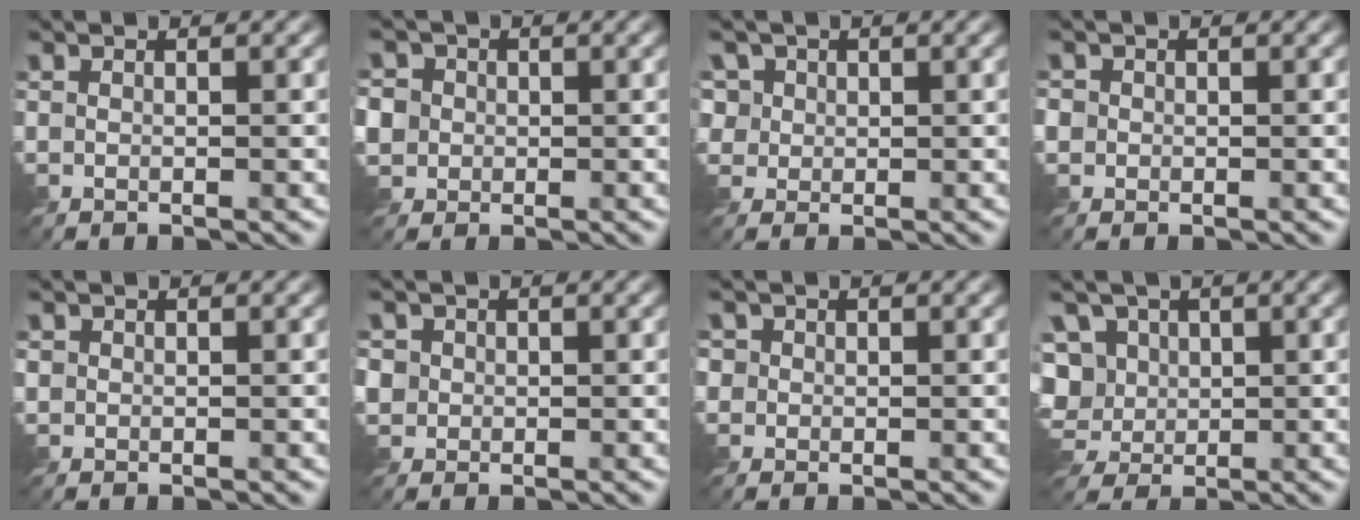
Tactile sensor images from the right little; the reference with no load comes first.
{"total": 6.5, "force": [1.1, 5.8, 2.7], "torque": [-0.075, 0.024, 0.004]}
{"total": 6.5, "force": [2.9, 5.1, 2.9], "torque": [-0.088, 0.015, 0.040]}
{"total": 1.4, "force": [-0.1, 1.4, 0.2], "torque": [-0.005, -0.003, -0.005]}
{"total": 0.7, "force": [0.1, 0.7, 0.0], "torque": [0.001, -0.002, 0.001]}
{"total": 2.7, "force": [0.5, 2.6, 0.8], "torque": [-0.038, 0.006, 0.017]}
{"total": 2.1, "force": [0.7, 1.9, 0.6], "torque": [-0.026, -0.003, 0.019]}
{"total": 9.6, "force": [1.0, 8.3, 4.7], "torque": [-0.116, 0.028, -0.011]}